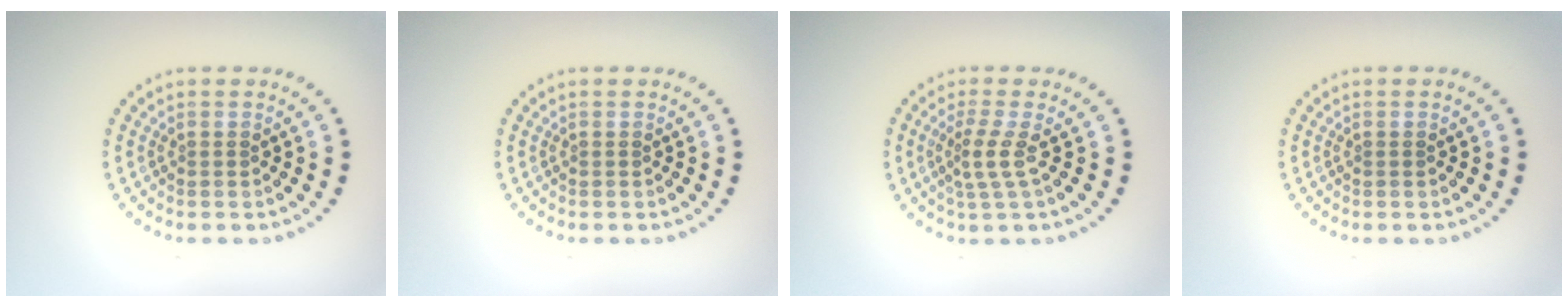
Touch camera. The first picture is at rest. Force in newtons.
{"total": 0.0}
{"total": 2.3, "press": 1.4, "slide": 1.8}
{"total": 0.0}